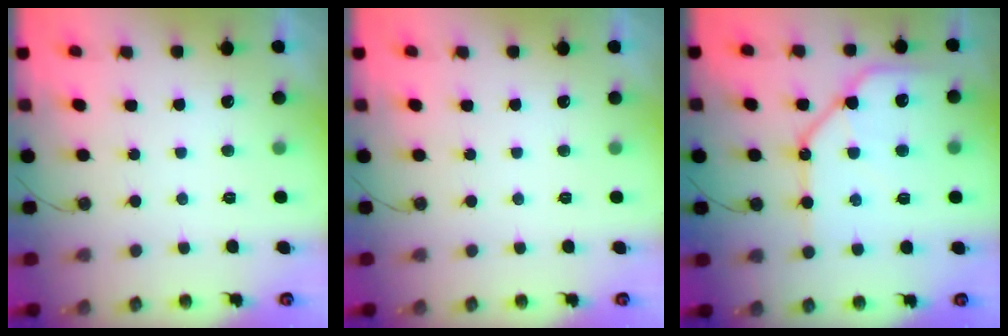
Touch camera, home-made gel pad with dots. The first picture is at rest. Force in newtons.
{"total": 0.0}
{"total": 14.6, "press": 14.5, "slide": 1.6}